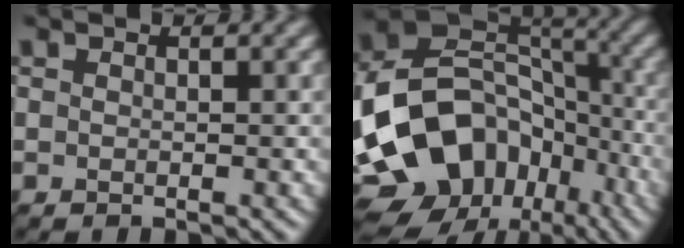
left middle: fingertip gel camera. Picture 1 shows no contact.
{"total": 16.3, "force": [-7.1, 11.9, 8.5], "torque": [-0.164, 0.016, -0.126]}